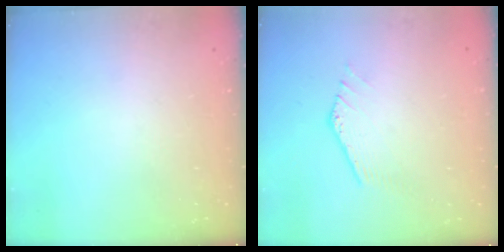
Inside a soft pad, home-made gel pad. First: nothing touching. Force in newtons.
{"total": 0.0}